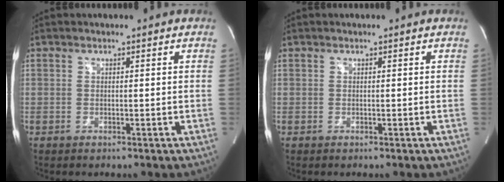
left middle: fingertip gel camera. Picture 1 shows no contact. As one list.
[{"total": 0.0}]